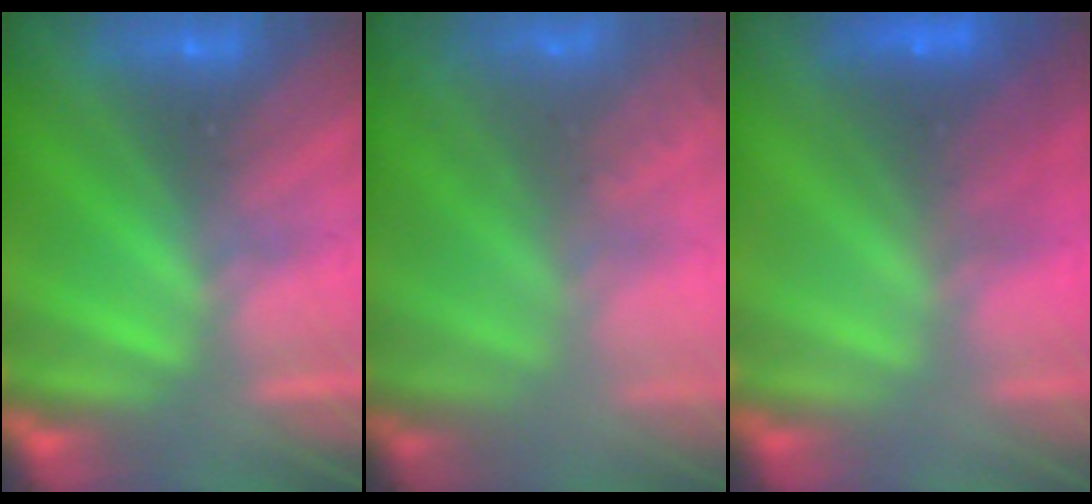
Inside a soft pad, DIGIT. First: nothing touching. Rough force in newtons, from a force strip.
{"total": 7.1}
{"total": 2.9}